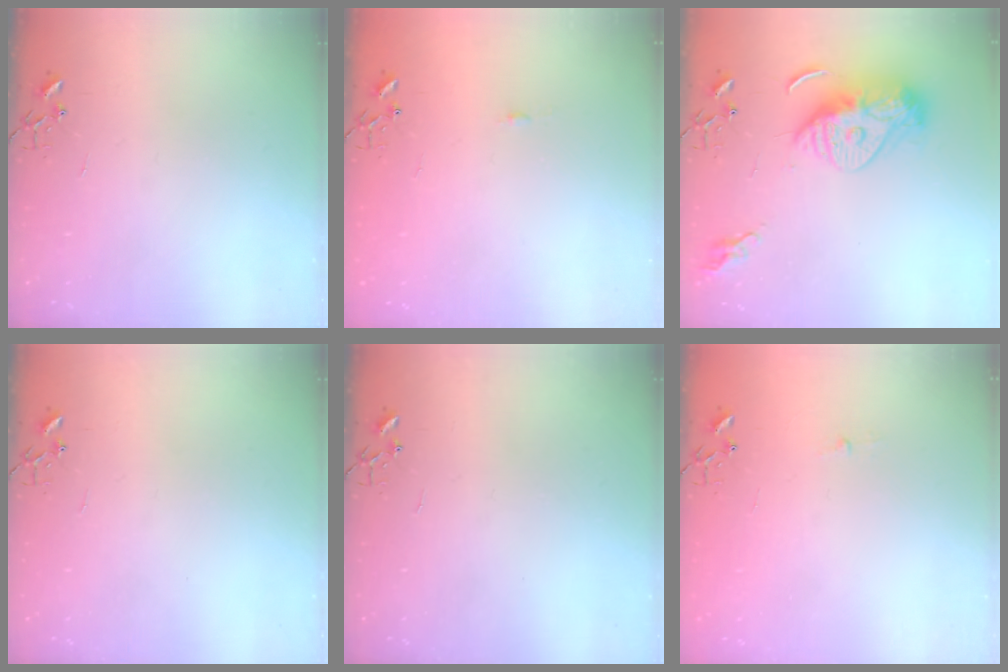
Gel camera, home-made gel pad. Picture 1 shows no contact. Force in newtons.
{"total": 3.3, "press": 3.3, "slide": 0.4}
{"total": 15.5, "press": 15.4, "slide": 1.3}
{"total": 0.0}
{"total": 0.0}
{"total": 2.6, "press": 2.5, "slide": 0.4}